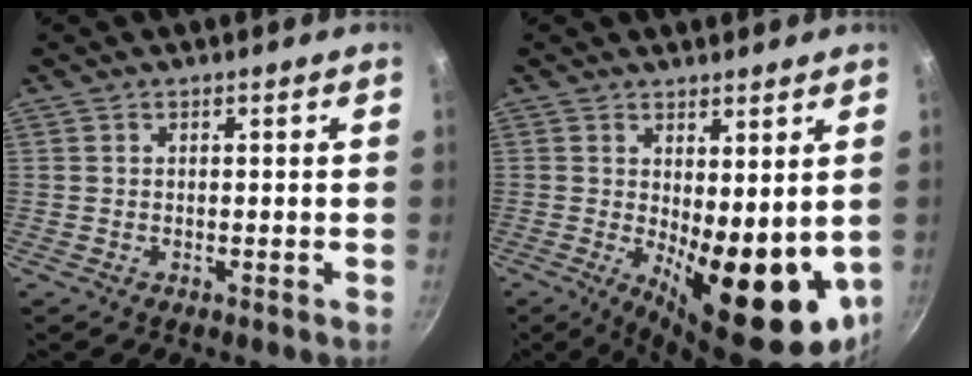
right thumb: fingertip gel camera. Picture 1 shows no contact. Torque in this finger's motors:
{"motor_torque": [0.03, 2.13, 0.36, -0.04, 0.33]}